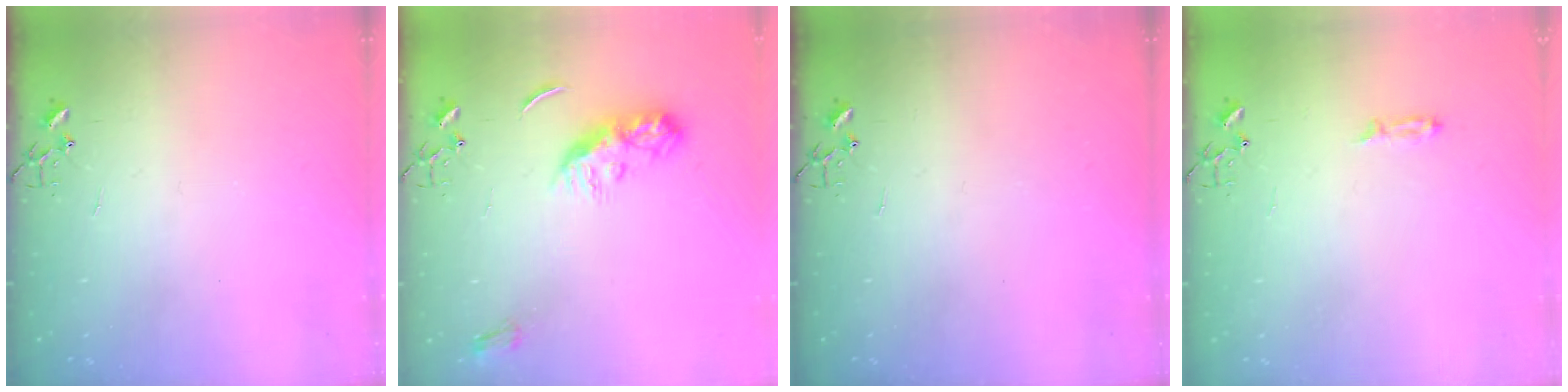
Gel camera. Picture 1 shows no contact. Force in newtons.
{"total": 9.0, "press": 9.0, "slide": 0.2}
{"total": 0.0}
{"total": 3.4, "press": 3.3, "slide": 0.5}